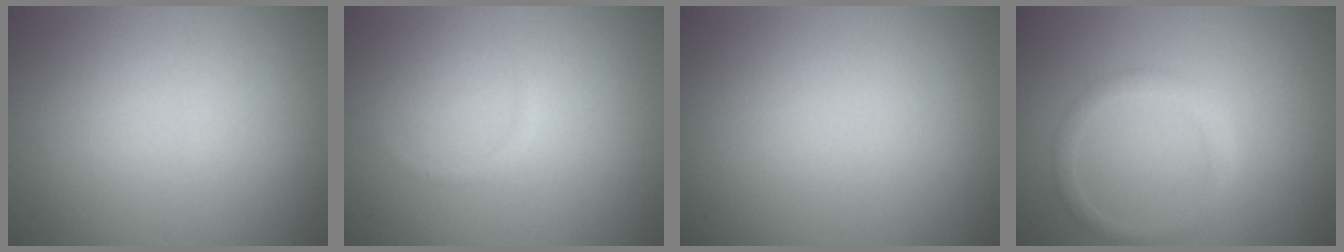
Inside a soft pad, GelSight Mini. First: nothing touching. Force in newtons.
{"total": 0.5, "press": 0.5, "slide": 0.0}
{"total": 0.0}
{"total": 1.9, "press": 1.8, "slide": 0.1}